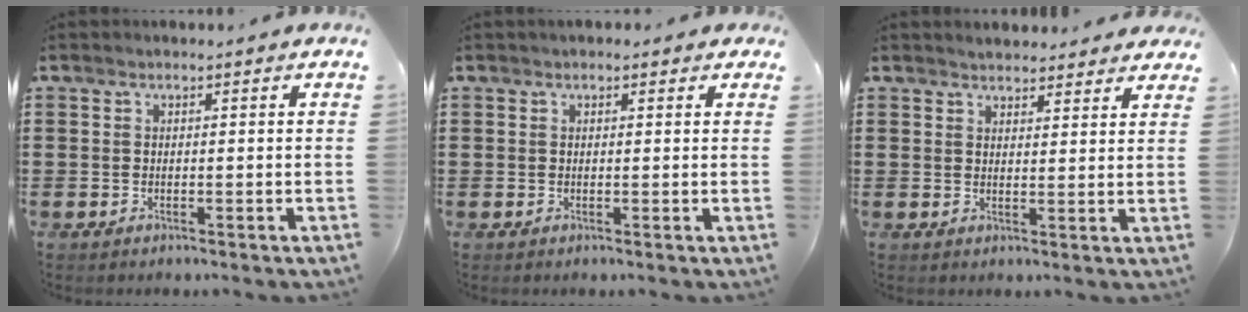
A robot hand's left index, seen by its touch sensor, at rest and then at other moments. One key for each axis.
{"total": 0.9, "fx": 0.6, "fy": 0.6, "fz": 0.3, "tx": -0.007, "ty": 0.007, "tz": 0.011}
{"total": 2.6, "fx": 2.5, "fy": 0.5, "fz": -0.1, "tx": -0.006, "ty": -0.002, "tz": 0.048}